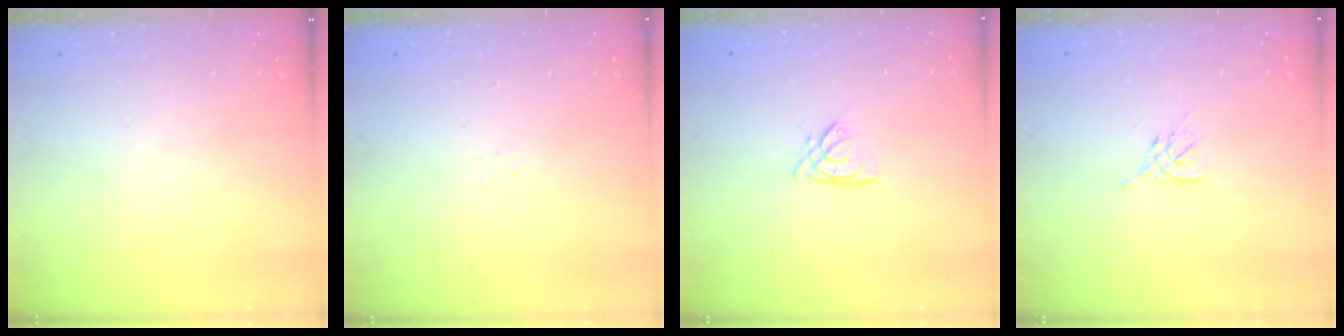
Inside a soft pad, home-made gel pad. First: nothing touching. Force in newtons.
{"total": 2.1, "press": 2.0, "slide": 0.6}
{"total": 3.1, "press": 3.1, "slide": 0.3}
{"total": 1.2, "press": 1.1, "slide": 0.5}